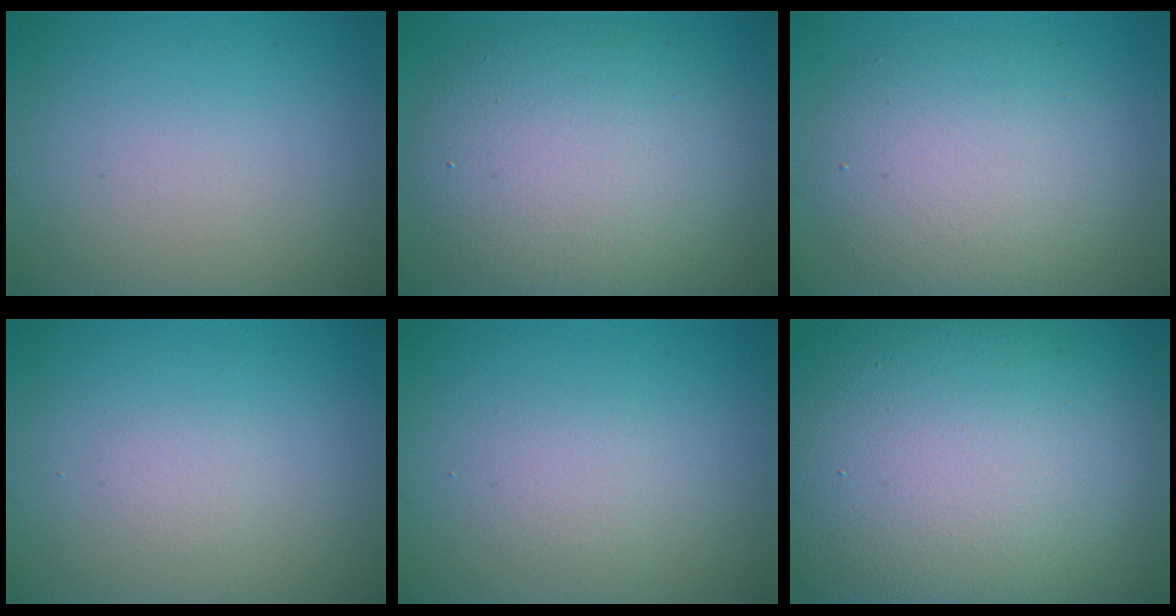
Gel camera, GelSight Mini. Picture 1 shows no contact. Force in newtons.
{"total": 9.0, "press": 9.0, "slide": 1.0}
{"total": 6.0, "press": 6.0, "slide": 0.4}
{"total": 0.7, "press": 0.7, "slide": 0.0}
{"total": 1.6, "press": 1.6, "slide": 0.0}
{"total": 19.8, "press": 19.7, "slide": 1.1}